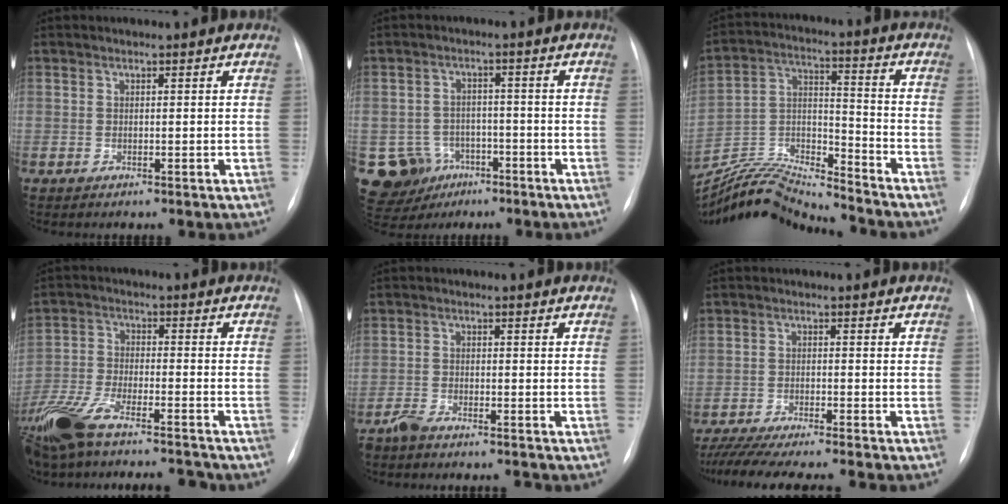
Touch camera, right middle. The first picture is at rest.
{"total": 8.8, "force": [-4.1, 7.5, 2.2], "torque": [-0.050, 0.008, -0.052]}
{"total": 14.3, "force": [-14.1, -0.5, 2.4], "torque": [-0.048, 0.026, -0.262]}
{"total": 16.7, "force": [-14.1, 2.8, 8.6], "torque": [-0.193, -0.012, -0.242]}
{"total": 3.7, "force": [-3.5, 0.4, 1.2], "torque": [-0.023, -0.010, -0.062]}
{"total": 13.3, "force": [-11.7, -0.4, 6.2], "torque": [-0.087, -0.024, -0.180]}